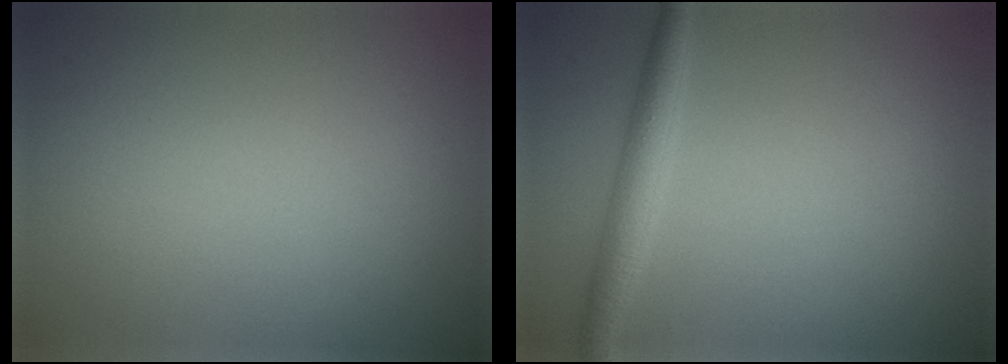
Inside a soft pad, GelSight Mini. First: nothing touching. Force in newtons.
{"total": 2.5, "press": 2.5, "slide": 0.1}